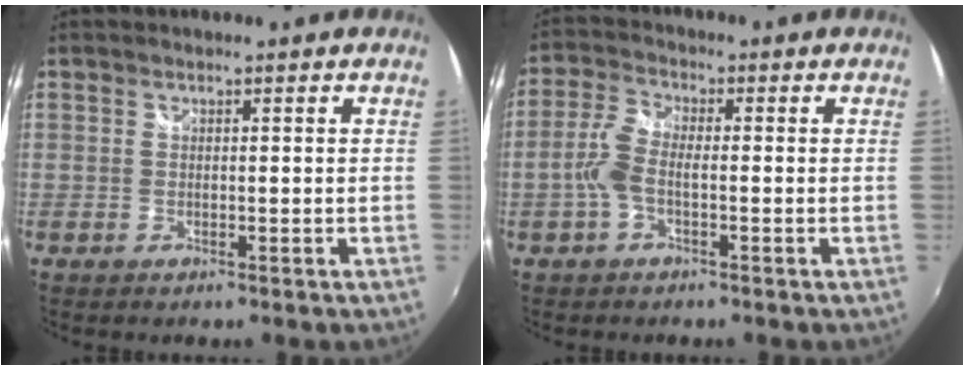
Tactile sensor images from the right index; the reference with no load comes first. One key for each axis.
{"total": 5.0, "fx": -1.4, "fy": 1.9, "fz": 4.4, "tx": -0.105, "ty": 0.010, "tz": -0.030}